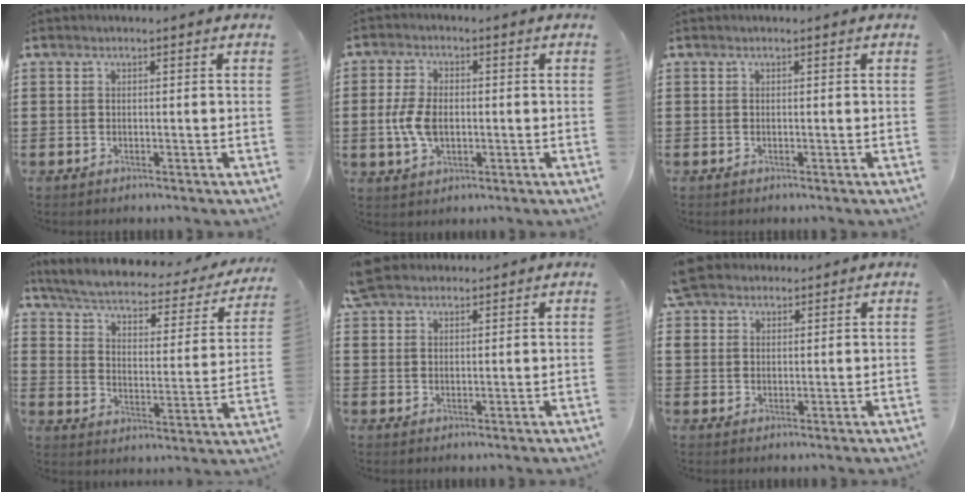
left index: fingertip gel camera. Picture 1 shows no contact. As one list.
[{"total": 6.0, "force": [-0.5, 3.5, 4.8], "torque": [-0.118, -0.001, -0.016]}, {"total": 0.0}, {"total": 3.8, "force": [2.9, 0.9, 2.3], "torque": [-0.061, -0.026, 0.042]}, {"total": 4.4, "force": [3.9, 1.9, 0.9], "torque": [-0.032, 0.001, 0.077]}, {"total": 5.0, "force": [4.1, 2.6, 0.9], "torque": [-0.037, 0.003, 0.080]}]